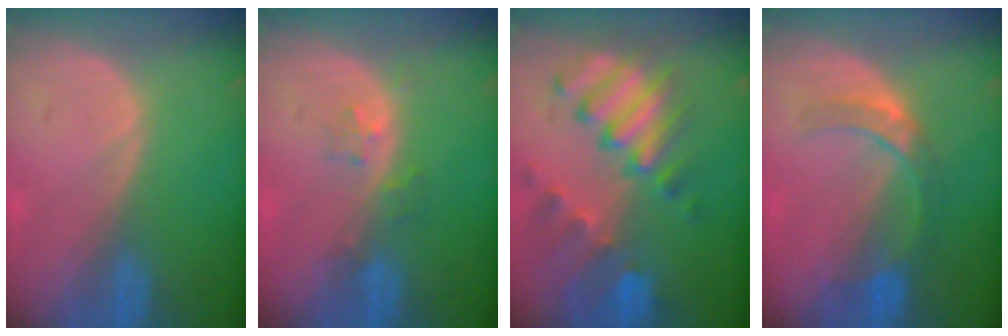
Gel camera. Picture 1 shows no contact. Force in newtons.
{"total": 2.3, "press": 2.2, "slide": 0.3}
{"total": 10.2, "press": 8.9, "slide": 5.0}
{"total": 5.0, "press": 4.9, "slide": 1.0}